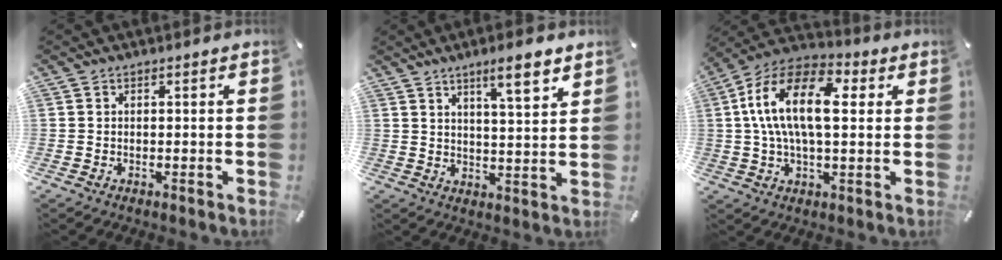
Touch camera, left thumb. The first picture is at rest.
{"total": 8.1, "force": [5.8, 1.6, 5.4], "torque": [-0.070, -0.034, 0.091]}
{"total": 16.3, "force": [3.2, 8.4, 13.6], "torque": [-0.283, 0.007, 0.052]}